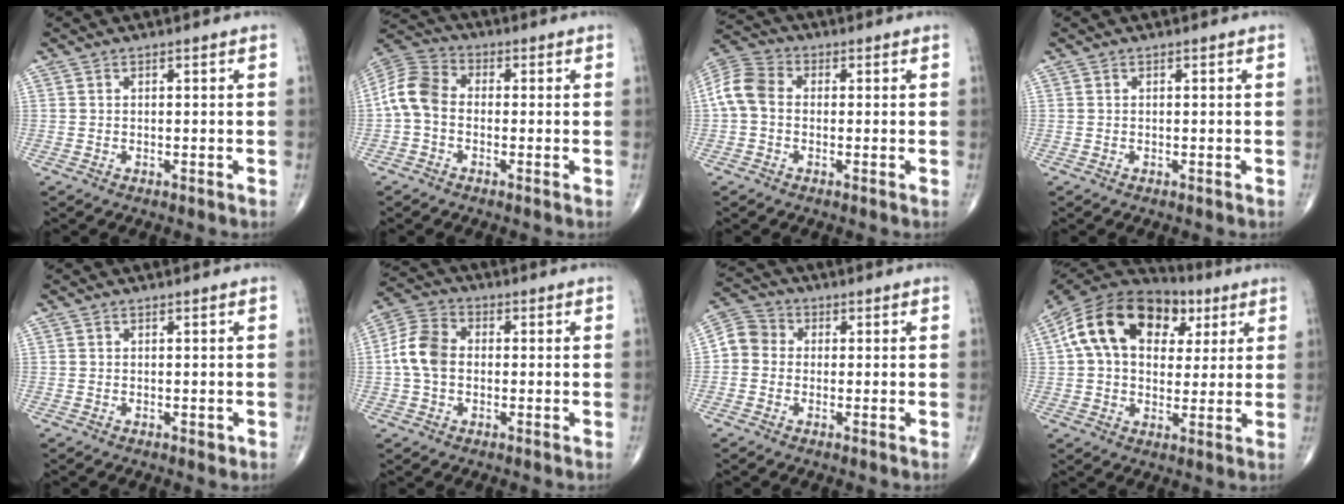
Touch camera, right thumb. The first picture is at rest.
{"total": 8.3, "force": [-1.0, 6.0, 5.7], "torque": [-0.107, 0.023, -0.037]}
{"total": 7.5, "force": [-0.2, 5.6, 5.1], "torque": [-0.102, 0.021, -0.016]}
{"total": 0.0}
{"total": 0.8, "force": [-0.1, 0.6, 0.6], "torque": [-0.004, -0.001, 0.000]}
{"total": 8.3, "force": [-0.3, 6.0, 5.7], "torque": [-0.110, 0.024, -0.016]}
{"total": 5.7, "force": [-0.1, 5.3, 2.1], "torque": [-0.023, 0.018, -0.015]}
{"total": 21.0, "force": [6.6, 13.8, 14.4], "torque": [-0.237, 0.024, 0.101]}